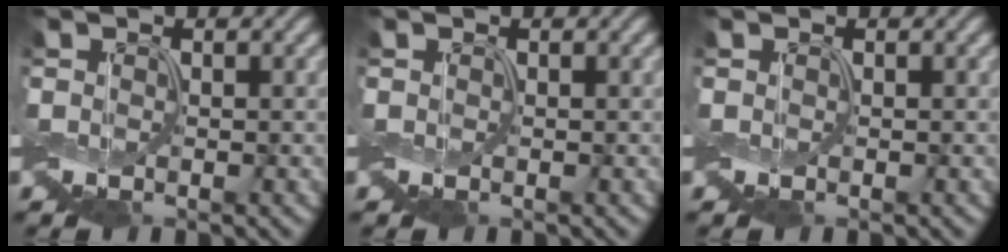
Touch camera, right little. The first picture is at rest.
{"total": 0.0}
{"total": 0.0}